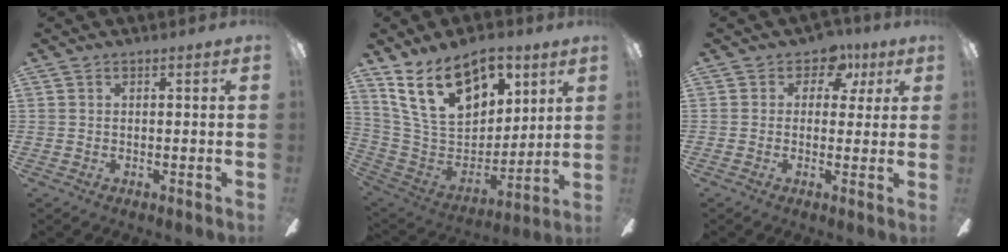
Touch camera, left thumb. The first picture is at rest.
{"total": 21.9, "force": [11.9, 12.7, 13.4], "torque": [-0.241, -0.053, 0.215]}
{"total": 6.7, "force": [3.0, 4.5, 3.8], "torque": [-0.039, -0.012, 0.048]}